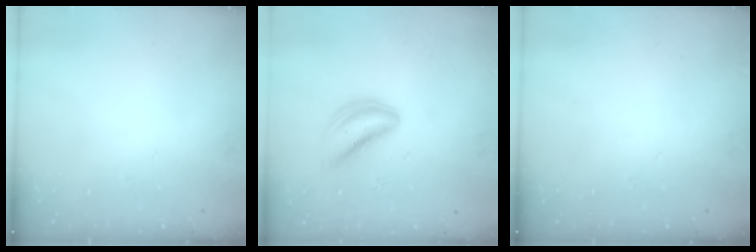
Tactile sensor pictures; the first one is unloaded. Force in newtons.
{"total": 5.4, "press": 5.3, "slide": 1.1}
{"total": 0.0}